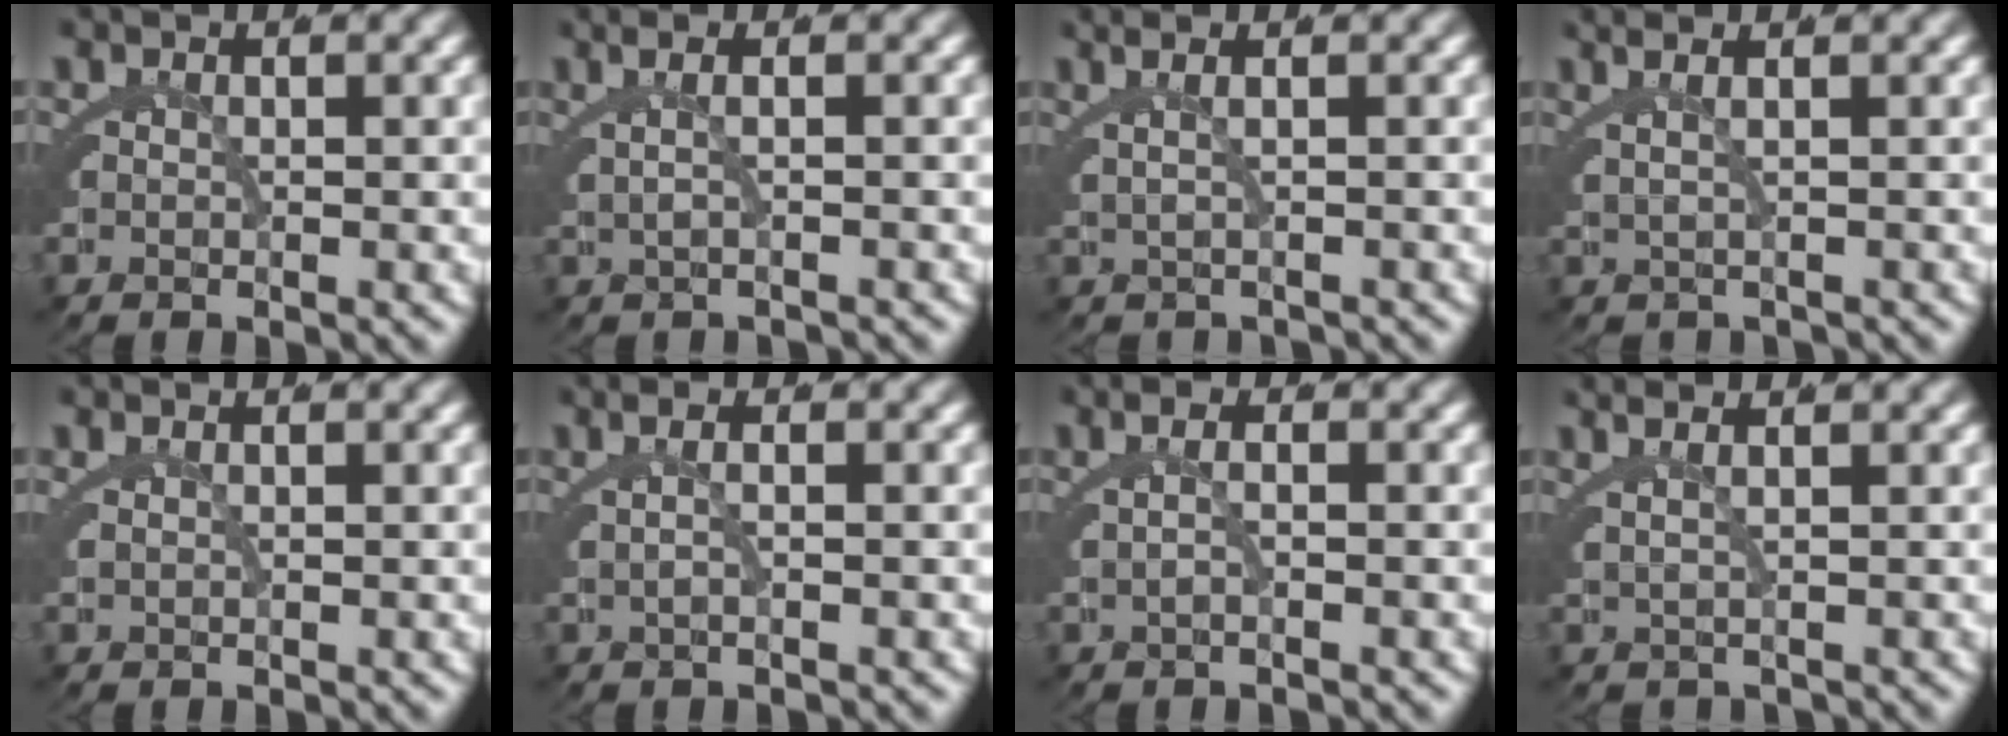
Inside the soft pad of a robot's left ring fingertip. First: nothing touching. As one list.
[{"total": 2.3, "force": [0.4, 0.2, 2.2], "torque": [-0.031, 0.020, 0.002]}, {"total": 2.2, "force": [0.4, 0.5, 2.1], "torque": [-0.029, 0.016, 0.008]}, {"total": 2.6, "force": [1.3, 0.7, 2.2], "torque": [-0.026, 0.019, 0.019]}, {"total": 0.7, "force": [0.2, 0.4, 0.5], "torque": [-0.015, 0.002, 0.006]}, {"total": 1.7, "force": [0.1, -0.1, 1.7], "torque": [-0.025, 0.013, 0.000]}, {"total": 1.5, "force": [-0.2, -0.1, 1.5], "torque": [-0.024, 0.009, -0.005]}, {"total": 2.3, "force": [1.3, 0.7, 1.8], "torque": [-0.023, 0.016, 0.022]}]